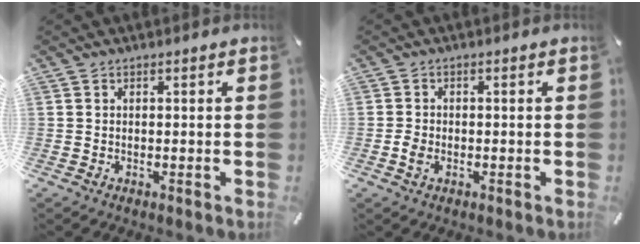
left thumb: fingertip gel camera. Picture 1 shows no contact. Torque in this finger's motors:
{"motor_torque": [-0.12, -0.06, 0.27, 0.14, 0.09]}